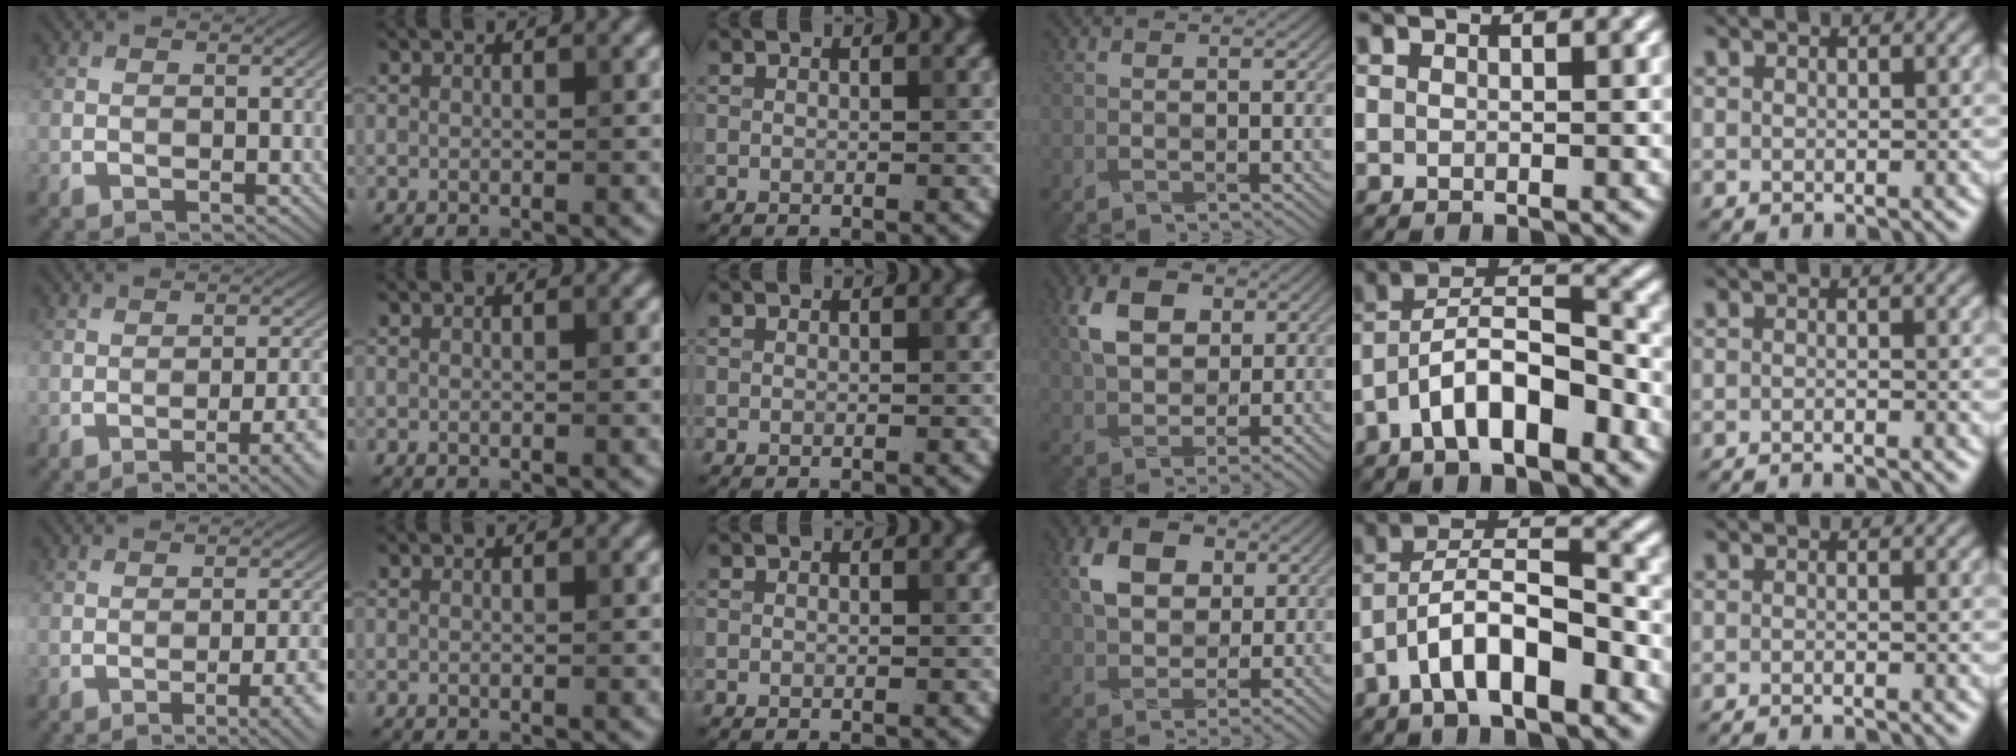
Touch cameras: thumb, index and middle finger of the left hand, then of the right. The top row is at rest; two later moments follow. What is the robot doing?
{"motion": "wrap", "object": "scarf"}